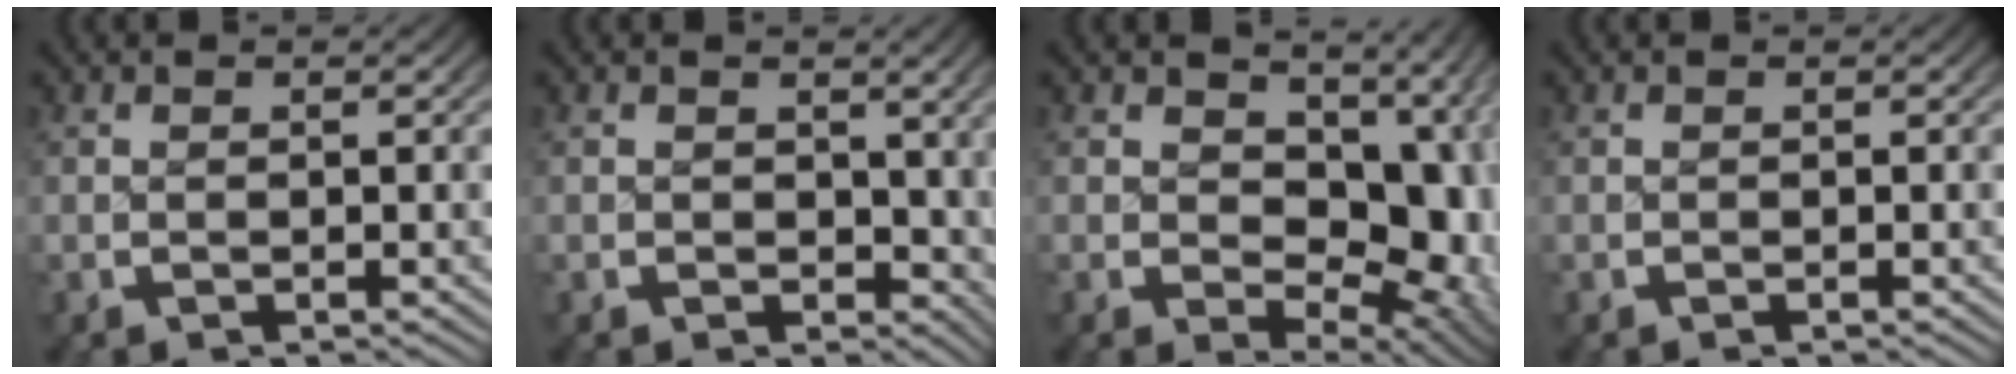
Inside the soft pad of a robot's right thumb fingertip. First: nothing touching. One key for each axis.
{"total": 2.0, "fx": 0.4, "fy": 1.6, "fz": 1.1, "tx": -0.004, "ty": -0.006, "tz": 0.008}
{"total": 10.5, "fx": -0.2, "fy": 6.7, "fz": 8.2, "tx": -0.130, "ty": -0.029, "tz": 0.011}
{"total": 0.0}